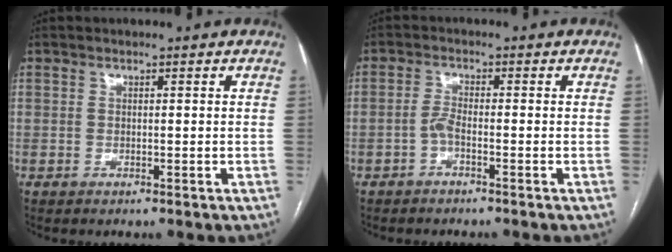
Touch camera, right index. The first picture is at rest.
{"total": 2.0, "force": [-1.1, 0.3, 1.7], "torque": [-0.035, 0.002, -0.024]}